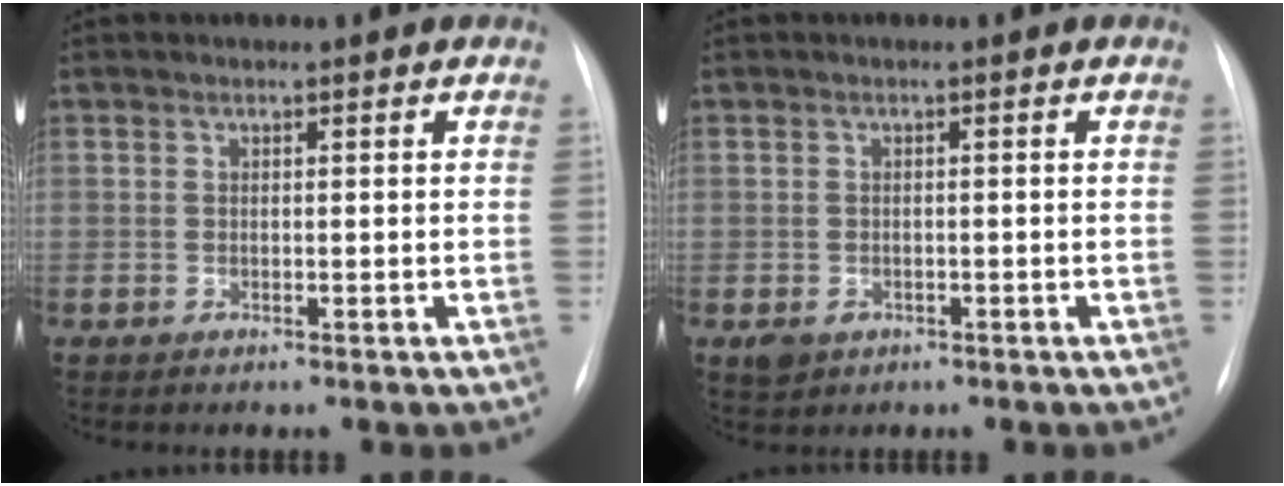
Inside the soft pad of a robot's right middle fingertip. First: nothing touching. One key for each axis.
{"total": 2.2, "fx": -1.1, "fy": 1.8, "fz": 0.8, "tx": -0.012, "ty": 0.001, "tz": -0.008}